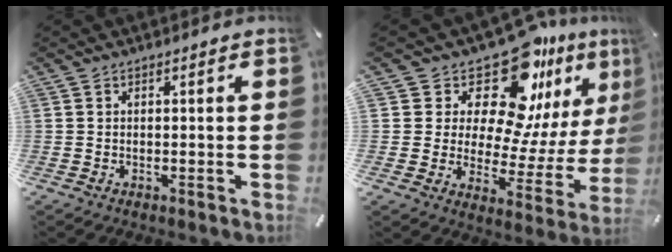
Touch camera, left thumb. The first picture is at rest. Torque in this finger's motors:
{"motor_torque": [0.93, -0.06, 0.27, -0.05, -0.03]}